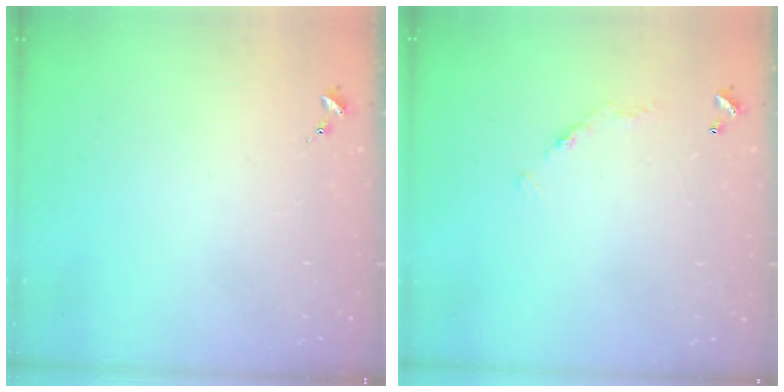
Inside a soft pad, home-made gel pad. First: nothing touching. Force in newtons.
{"total": 7.1, "press": 7.1, "slide": 0.6}